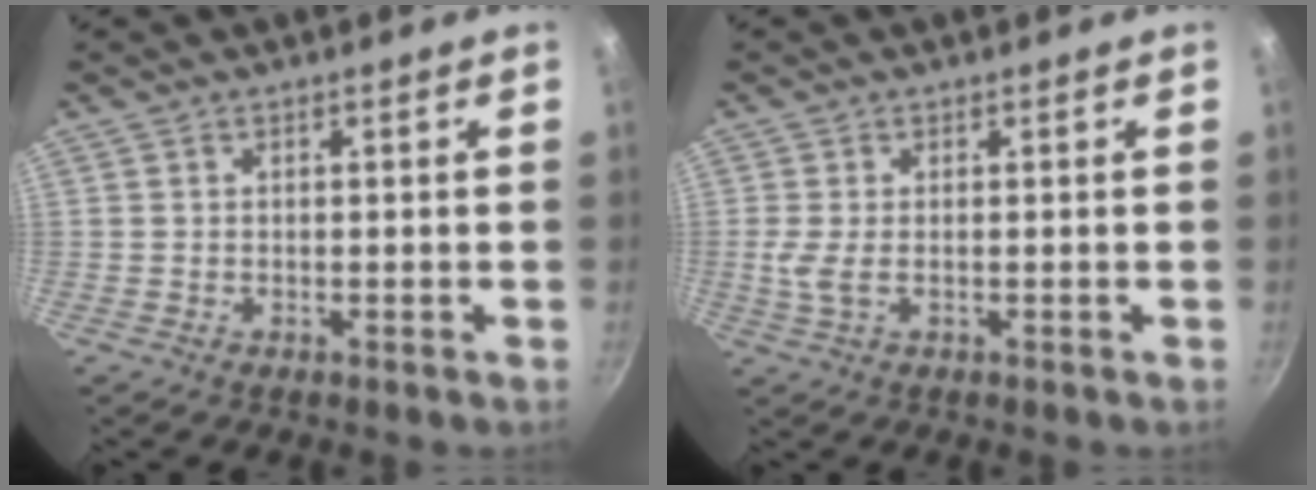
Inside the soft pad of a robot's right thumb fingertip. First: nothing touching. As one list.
[{"total": 3.0, "force": [-0.1, 1.3, 2.7], "torque": [-0.064, -0.002, -0.001]}]